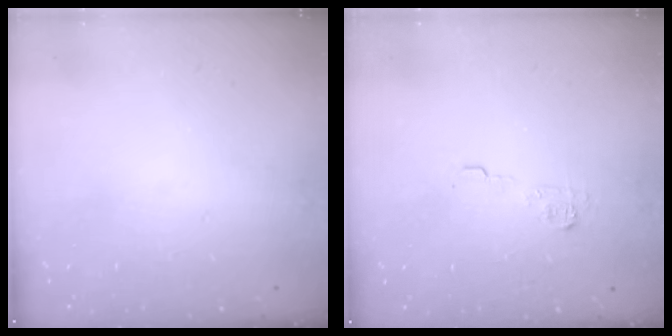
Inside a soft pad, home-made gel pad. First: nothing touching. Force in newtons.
{"total": 6.2, "press": 6.2, "slide": 0.5}